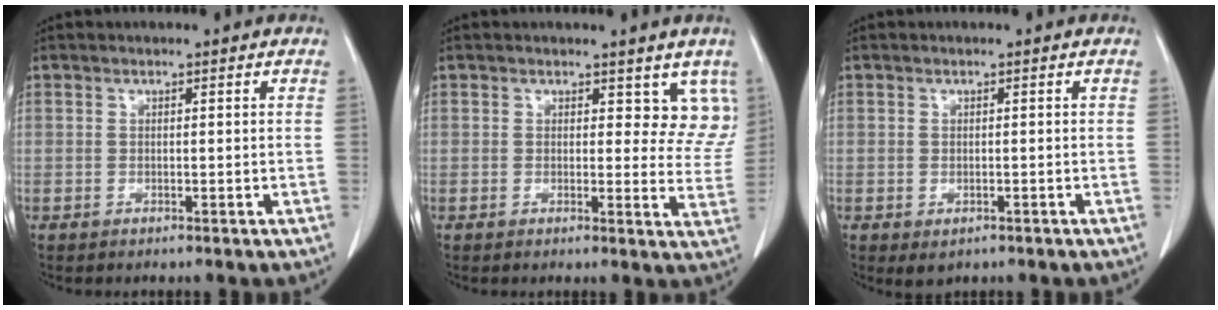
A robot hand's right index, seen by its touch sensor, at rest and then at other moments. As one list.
[{"total": 6.7, "force": [5.0, 3.7, 2.6], "torque": [0.002, -0.015, 0.042]}, {"total": 1.7, "force": [-0.8, 1.0, 1.0], "torque": [-0.013, -0.002, -0.002]}]